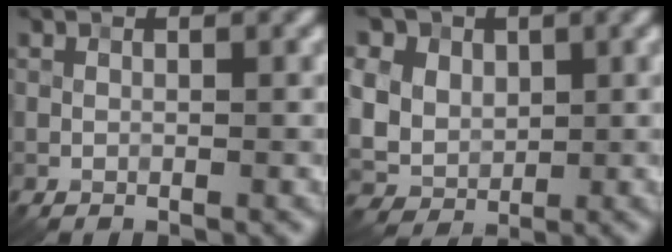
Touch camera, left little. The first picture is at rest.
{"total": 13.5, "force": [4.9, 10.9, 6.2], "torque": [-0.149, 0.031, 0.075]}